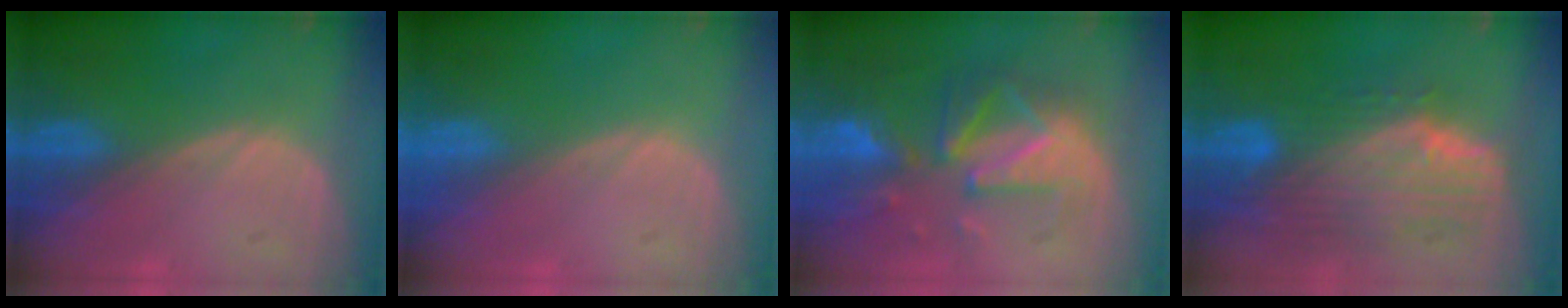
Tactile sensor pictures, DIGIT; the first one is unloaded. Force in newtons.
{"total": 0.0}
{"total": 9.8, "press": 8.9, "slide": 4.2}
{"total": 10.0, "press": 8.8, "slide": 4.6}